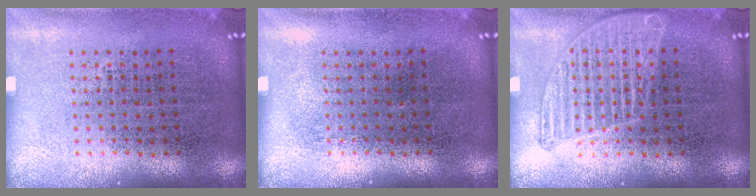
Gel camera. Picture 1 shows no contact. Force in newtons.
{"total": 0.0}
{"total": 2.1, "press": 2.1, "slide": 0.3}